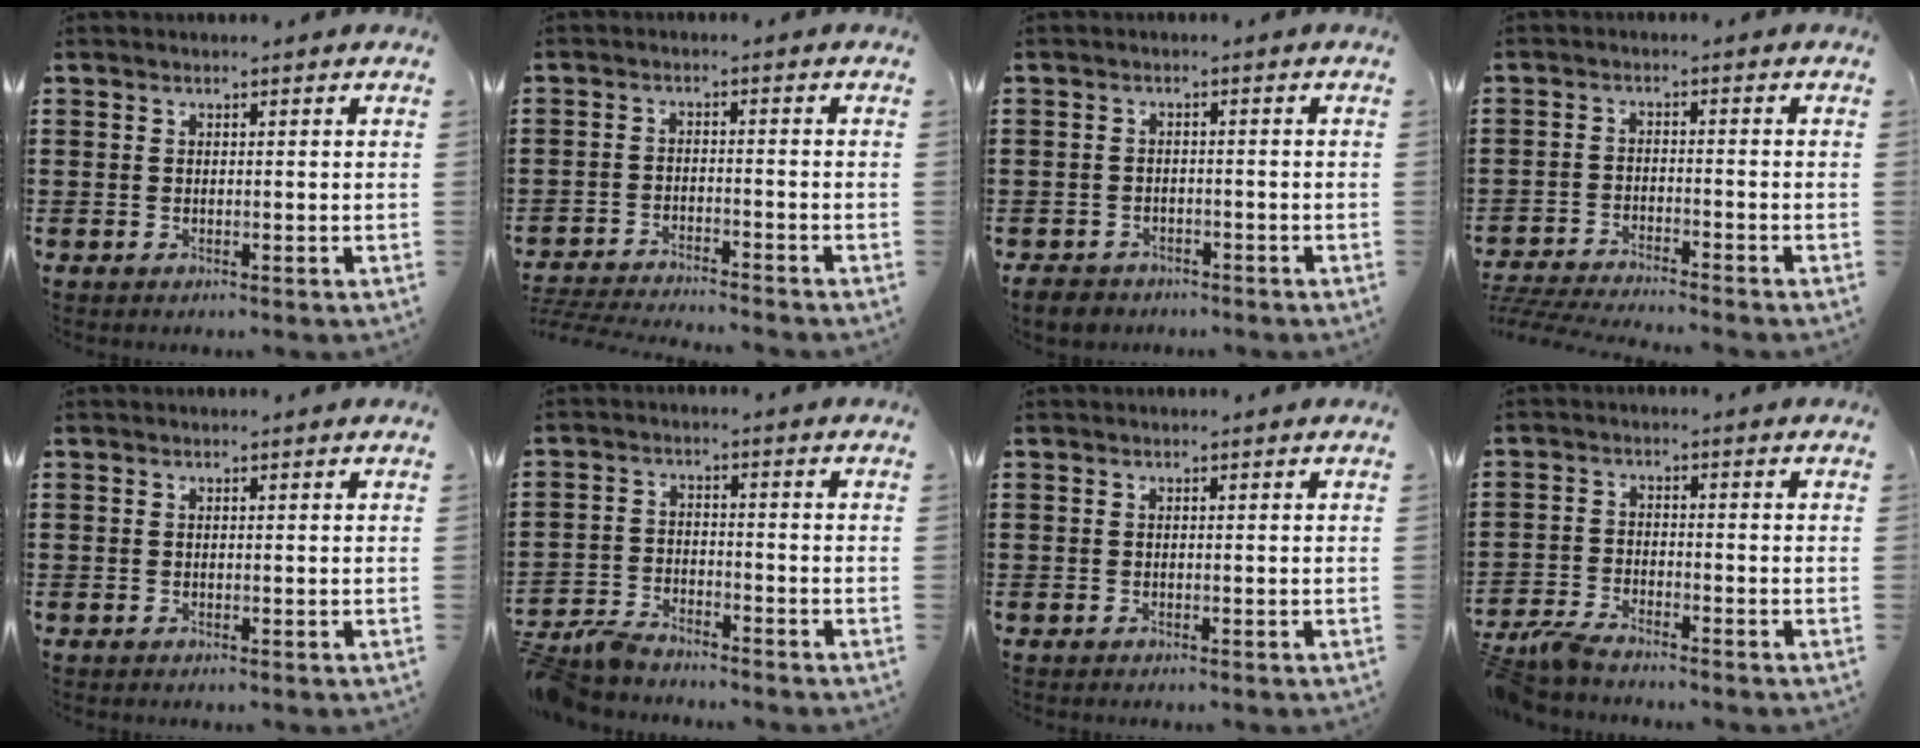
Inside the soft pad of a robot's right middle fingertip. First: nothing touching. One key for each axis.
{"total": 3.5, "fx": -3.5, "fy": -0.2, "fz": 0.4, "tx": -0.017, "ty": -0.005, "tz": -0.076}
{"total": 2.4, "fx": -2.3, "fy": 0.7, "fz": 0.3, "tx": -0.017, "ty": -0.002, "tz": -0.051}
{"total": 3.8, "fx": -3.8, "fy": -0.2, "fz": 0.6, "tx": -0.026, "ty": -0.010, "tz": -0.083}
{"total": 0.0}
{"total": 4.9, "fx": -4.7, "fy": 0.8, "fz": 1.0, "tx": -0.041, "ty": -0.003, "tz": -0.100}
{"total": 0.0}
{"total": 3.7, "fx": -3.5, "fy": 0.4, "fz": 1.1, "tx": -0.044, "ty": -0.005, "tz": -0.076}